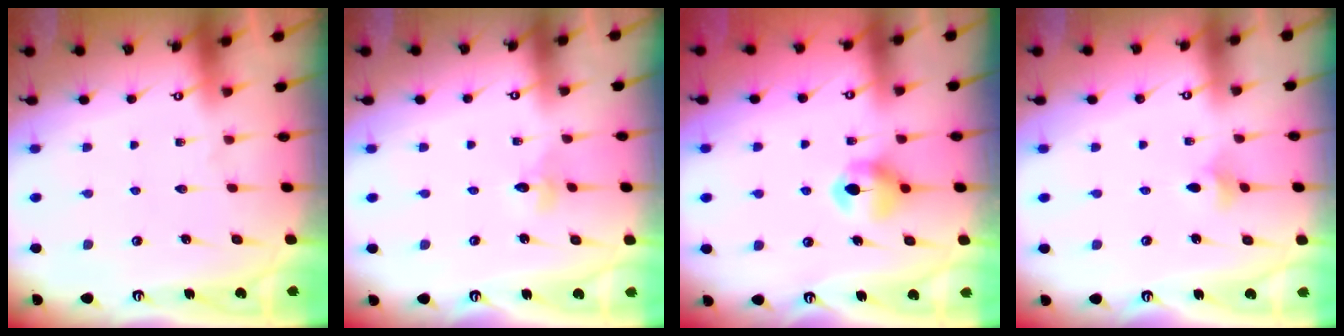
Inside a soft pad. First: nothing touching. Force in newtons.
{"total": 2.8, "press": 2.7, "slide": 0.3}
{"total": 7.1, "press": 7.1, "slide": 0.6}
{"total": 2.9, "press": 2.9, "slide": 0.6}